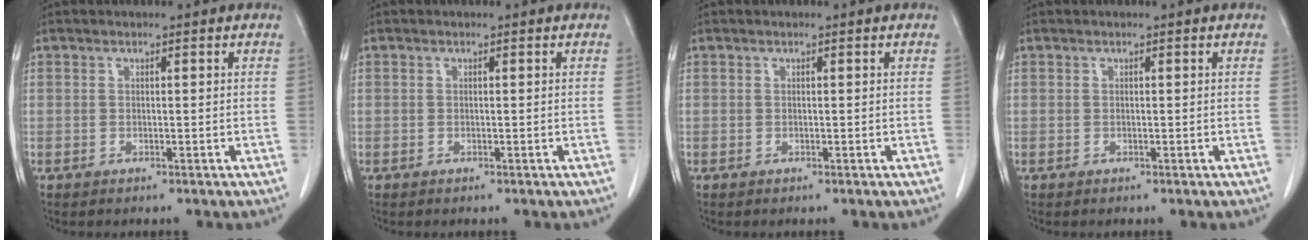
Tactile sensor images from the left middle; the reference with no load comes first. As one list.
[{"total": 0.0}, {"total": 0.0}, {"total": 0.0}]